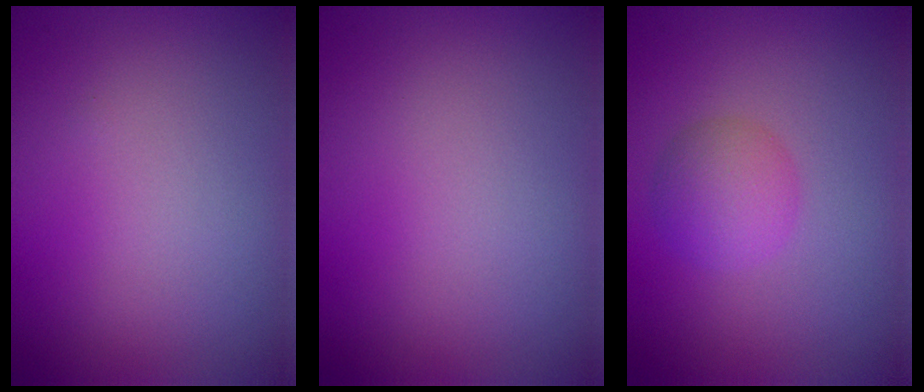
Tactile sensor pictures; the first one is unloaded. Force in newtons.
{"total": 0.0}
{"total": 2.7, "press": 2.7, "slide": 0.0}